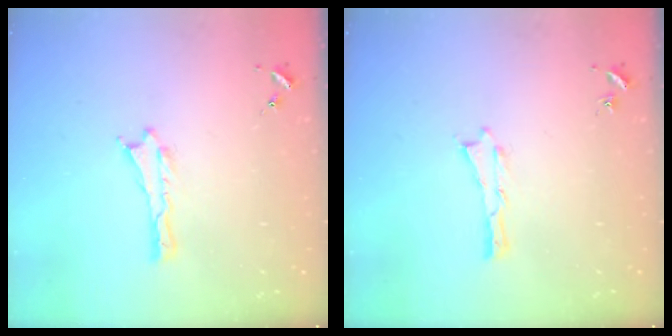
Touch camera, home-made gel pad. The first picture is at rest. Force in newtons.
{"total": 0.0}